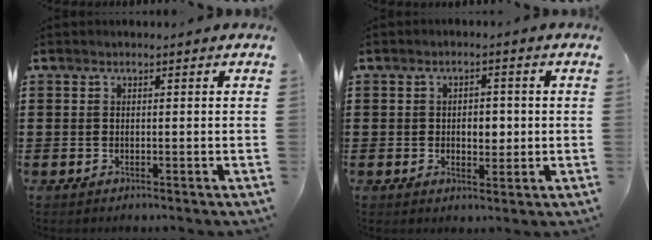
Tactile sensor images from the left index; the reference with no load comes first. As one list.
[{"total": 3.5, "force": [-0.2, 2.1, 2.8], "torque": [-0.042, 0.000, -0.011]}]